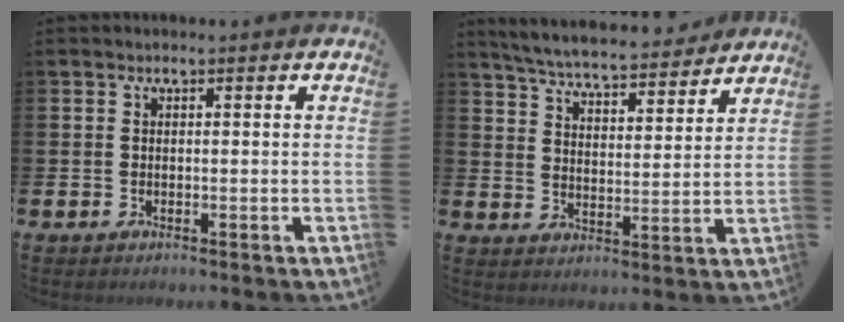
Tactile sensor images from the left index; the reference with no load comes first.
{"total": 6.1, "force": [6.0, 0.6, 1.4], "torque": [-0.043, -0.045, 0.101]}